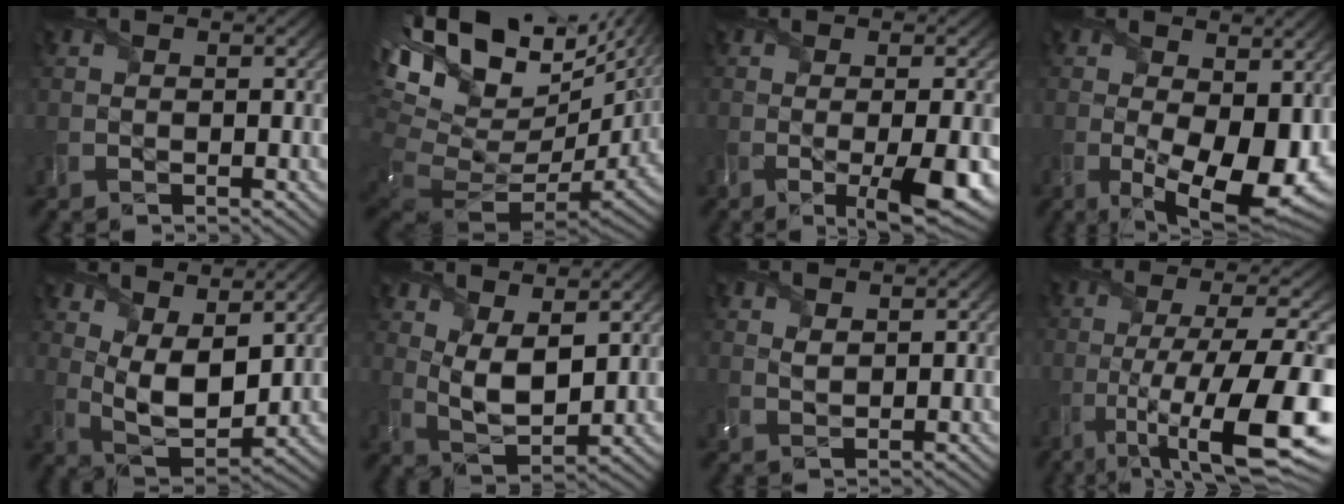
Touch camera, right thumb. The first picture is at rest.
{"total": 19.1, "force": [6.5, 10.2, 14.8], "torque": [-0.273, 0.009, 0.164]}
{"total": 7.4, "force": [-1.8, 1.7, 6.9], "torque": [-0.104, -0.009, -0.020]}
{"total": 11.6, "force": [-1.5, 5.4, 10.2], "torque": [-0.168, -0.019, -0.013]}
{"total": 9.1, "force": [3.9, 4.3, 7.0], "torque": [-0.159, -0.009, 0.079]}
{"total": 6.9, "force": [2.9, 3.1, 5.4], "torque": [-0.123, -0.004, 0.059]}
{"total": 1.4, "force": [1.1, 0.6, 0.7], "torque": [-0.022, -0.002, 0.025]}
{"total": 16.6, "force": [-5.5, 4.5, 15.0], "torque": [-0.243, -0.011, -0.081]}